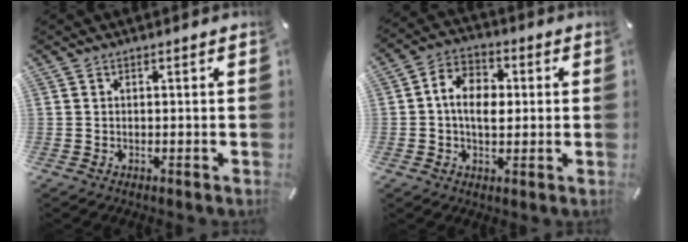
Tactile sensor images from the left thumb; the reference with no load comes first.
{"total": 8.7, "force": [-0.1, 6.2, 6.0], "torque": [-0.110, 0.009, -0.003]}